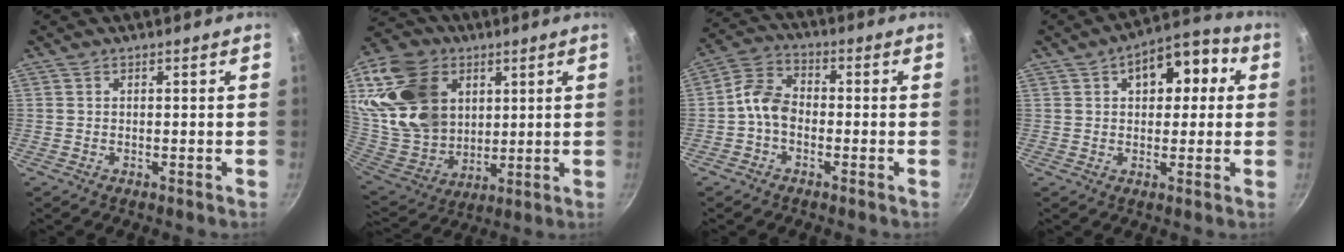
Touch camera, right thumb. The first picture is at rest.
{"total": 22.9, "force": [8.0, 17.2, 12.9], "torque": [-0.230, -0.028, 0.161]}
{"total": 6.7, "force": [-1.5, 4.8, 4.4], "torque": [-0.075, 0.029, -0.044]}
{"total": 11.7, "force": [3.1, 7.2, 8.7], "torque": [-0.083, 0.027, 0.033]}